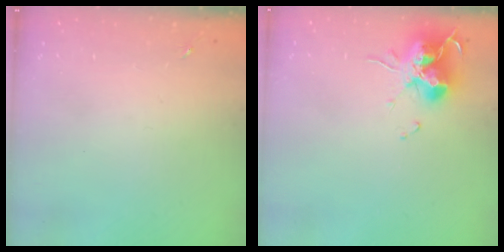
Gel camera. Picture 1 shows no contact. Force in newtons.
{"total": 15.2, "press": 15.1, "slide": 2.0}